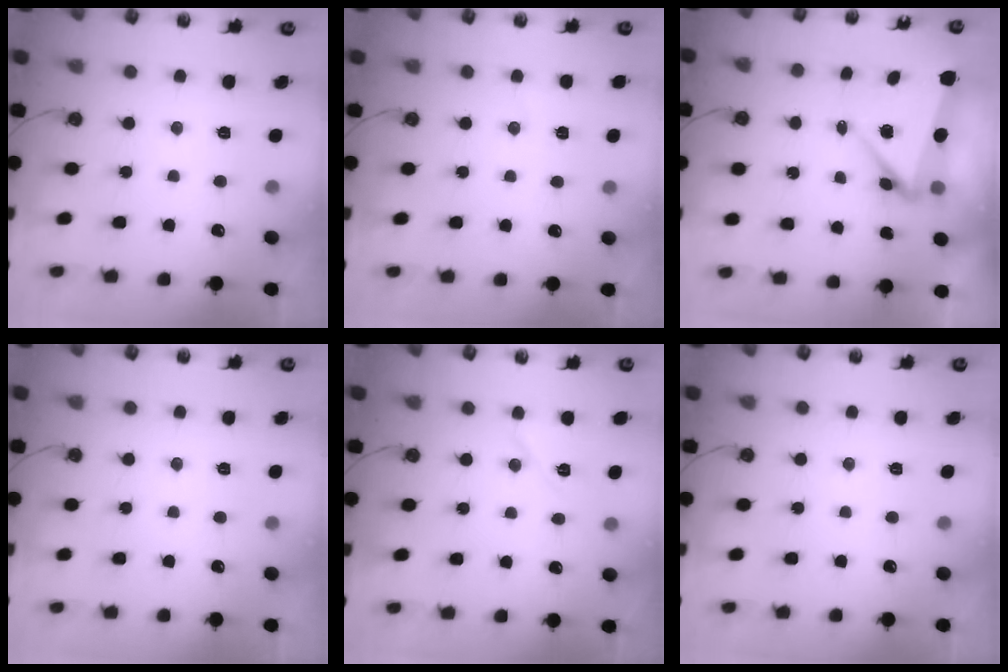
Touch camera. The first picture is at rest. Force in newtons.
{"total": 3.8, "press": 3.5, "slide": 1.6}
{"total": 6.8, "press": 6.7, "slide": 1.3}
{"total": 0.0}
{"total": 8.5, "press": 5.0, "slide": 7.0}
{"total": 0.0}